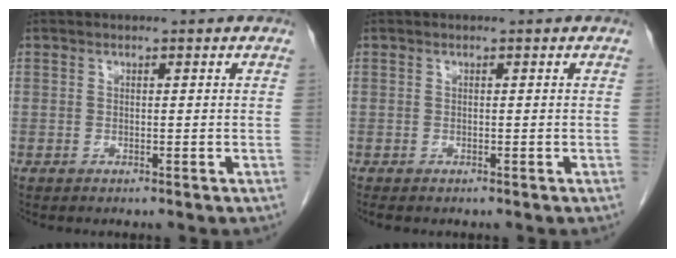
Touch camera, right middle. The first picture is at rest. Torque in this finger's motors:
{"motor_torque": [0.15, 0.11, -0.03, 0.00]}